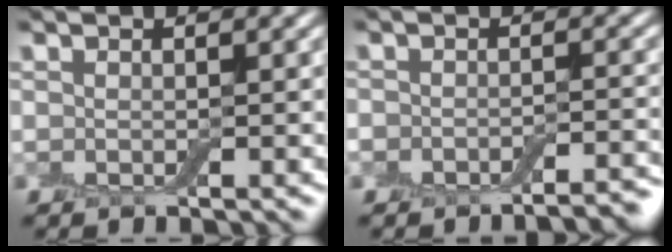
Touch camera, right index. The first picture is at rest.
{"total": 4.1, "force": [-3.6, 1.2, 1.6], "torque": [-0.019, 0.001, -0.043]}